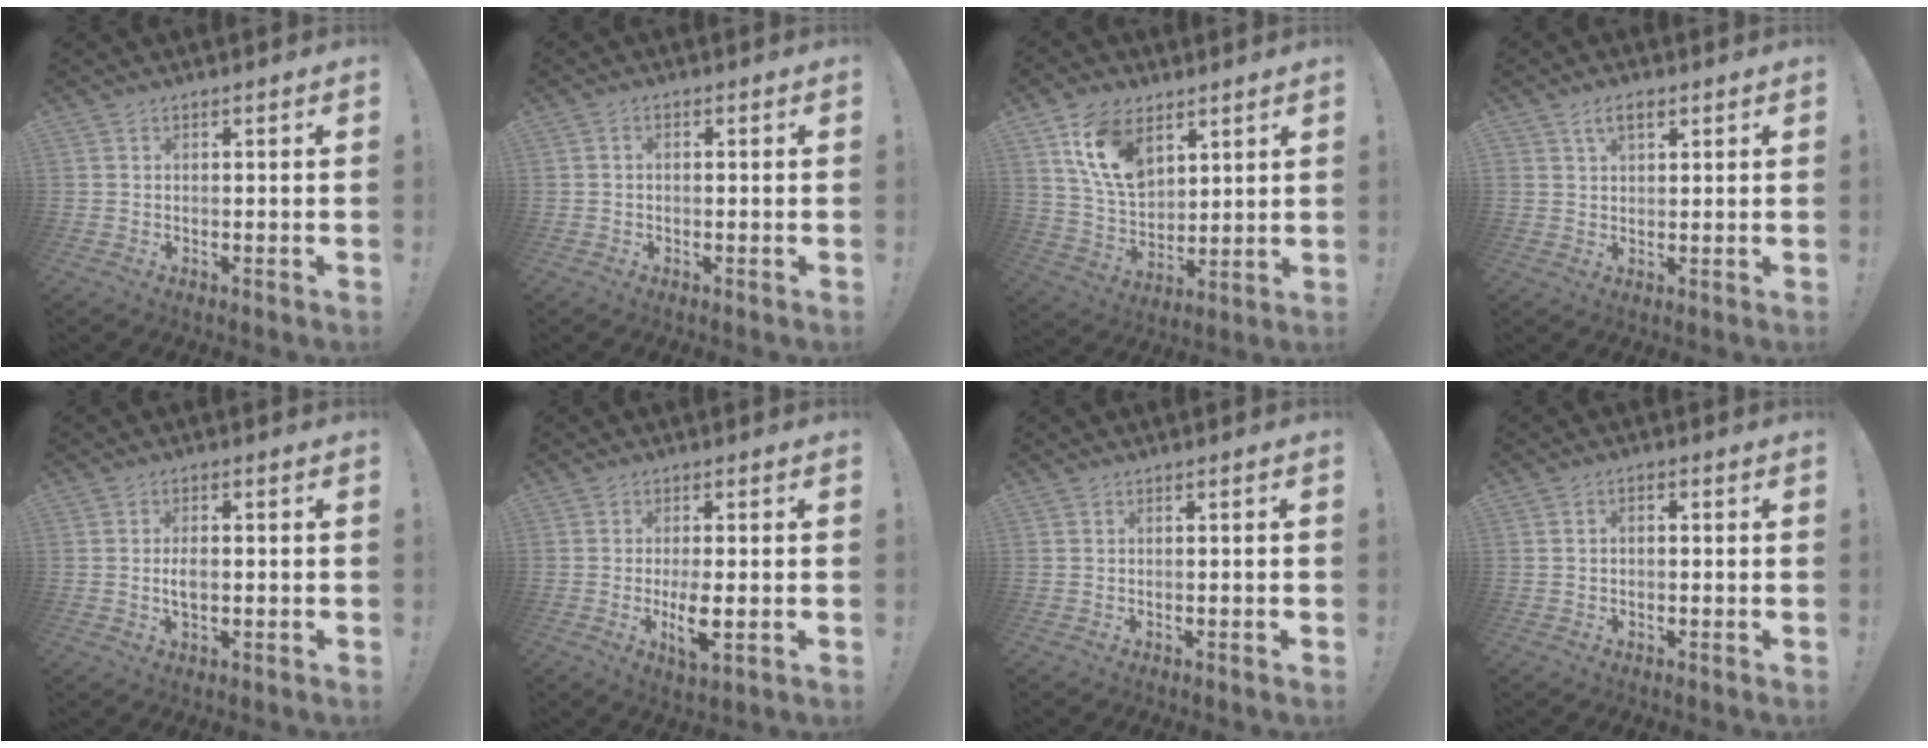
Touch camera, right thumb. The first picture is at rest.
{"total": 1.2, "force": [-0.5, 0.7, 0.8], "torque": [-0.016, 0.004, -0.008]}
{"total": 15.4, "force": [7.6, 9.9, 8.9], "torque": [-0.164, -0.027, 0.148]}
{"total": 4.3, "force": [2.2, 2.3, 2.8], "torque": [-0.044, 0.000, 0.039]}
{"total": 3.9, "force": [-0.5, 2.0, 3.3], "torque": [-0.051, -0.002, -0.012]}
{"total": 7.0, "force": [-1.2, 1.7, 6.7], "torque": [-0.126, -0.015, -0.022]}
{"total": 0.7, "force": [-0.4, 0.0, 0.5], "torque": [-0.010, 0.000, -0.007]}
{"total": 1.8, "force": [-0.9, 1.0, 1.1], "torque": [-0.018, 0.007, -0.016]}